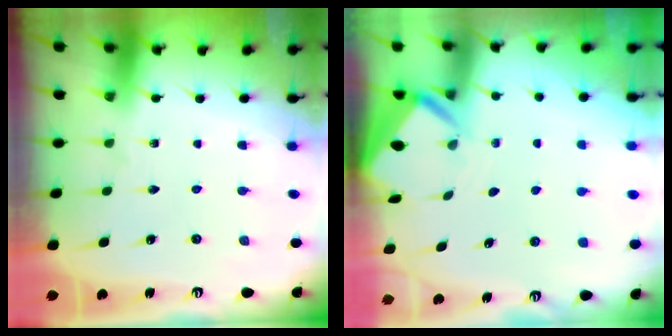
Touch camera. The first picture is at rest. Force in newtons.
{"total": 3.2, "press": 3.2, "slide": 0.3}